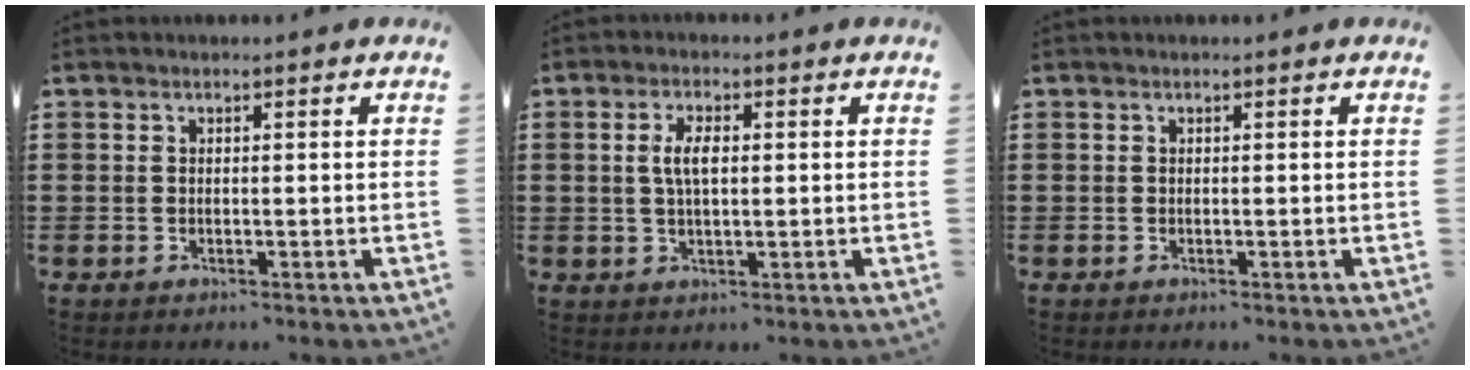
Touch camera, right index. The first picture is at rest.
{"total": 4.0, "force": [0.4, 1.5, 3.7], "torque": [-0.082, 0.004, 0.002]}
{"total": 0.0}